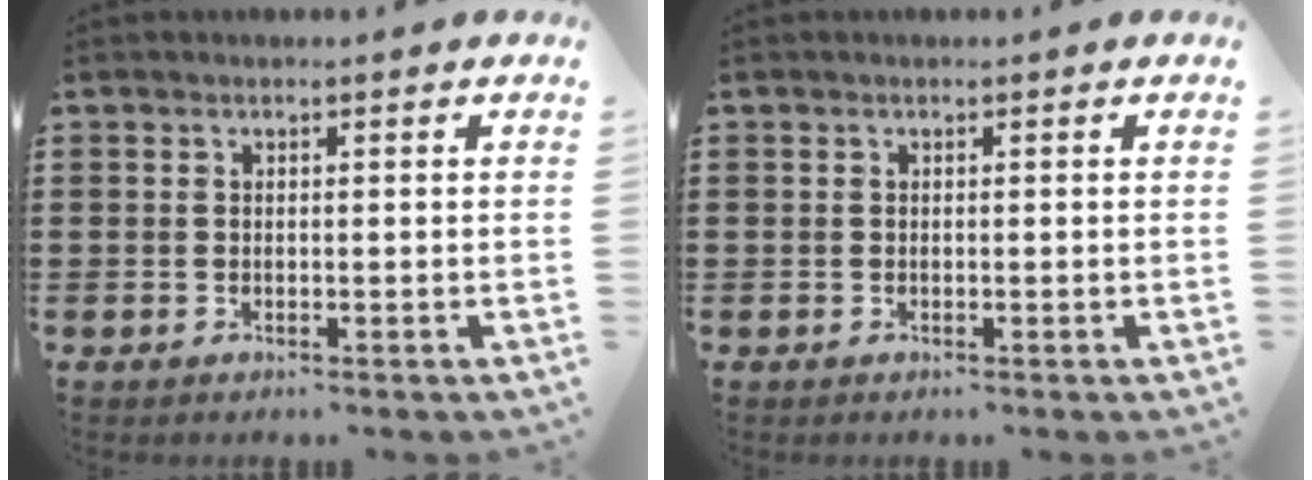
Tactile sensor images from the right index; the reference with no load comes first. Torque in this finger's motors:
{"motor_torque": [-0.02, 0.02, 0.00, 0.00]}